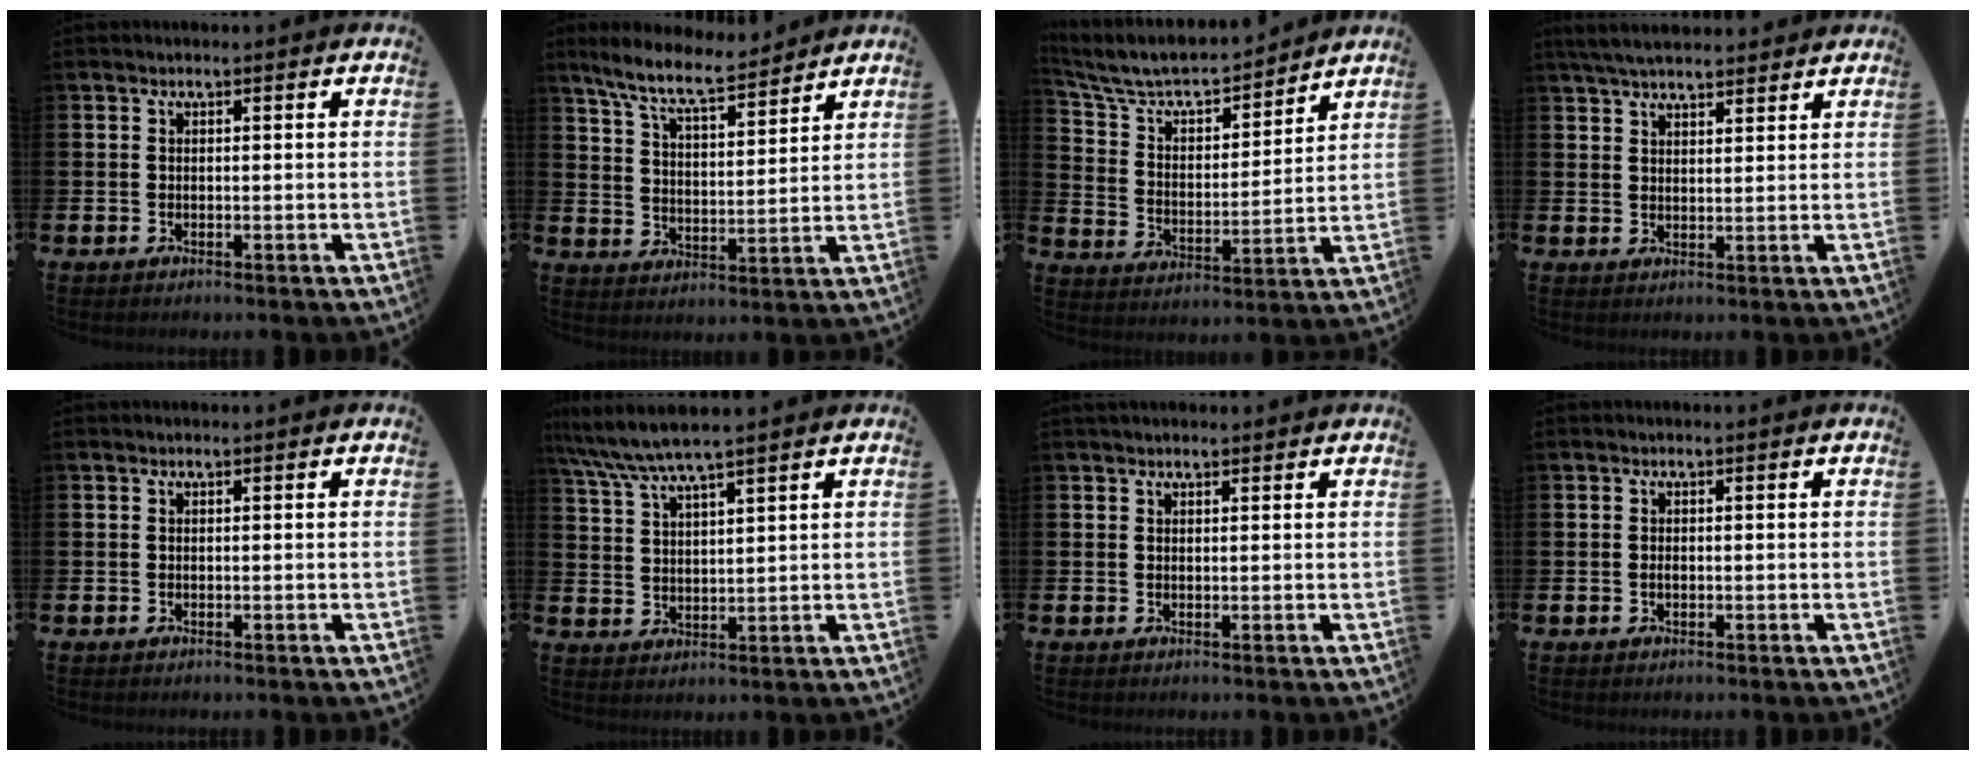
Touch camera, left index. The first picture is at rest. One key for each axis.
{"total": 8.8, "fx": 8.0, "fy": 1.4, "fz": 3.5, "tx": -0.100, "ty": -0.035, "tz": 0.146}
{"total": 7.8, "fx": 7.2, "fy": 1.9, "fz": 2.3, "tx": -0.087, "ty": -0.053, "tz": 0.125}
{"total": 4.6, "fx": 4.3, "fy": 1.1, "fz": 1.2, "tx": -0.034, "ty": -0.011, "tz": 0.081}
{"total": 0.0}
{"total": 6.2, "fx": 5.6, "fy": 0.5, "fz": 2.7, "tx": -0.075, "ty": -0.019, "tz": 0.101}
{"total": 1.1, "fx": 1.1, "fy": 0.3, "fz": 0.2, "tx": 0.003, "ty": 0.001, "tz": 0.018}
{"total": 0.6, "fx": -0.2, "fy": 0.4, "fz": 0.5, "tx": -0.011, "ty": 0.001, "tz": -0.004}